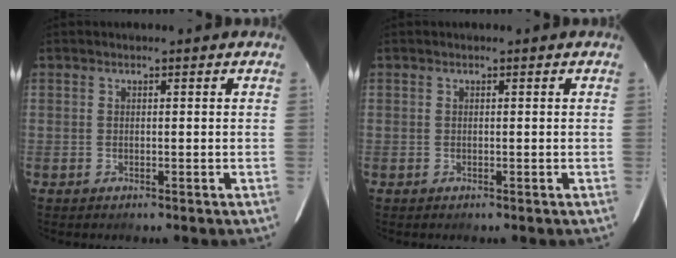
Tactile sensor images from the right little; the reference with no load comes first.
{"total": 0.0}